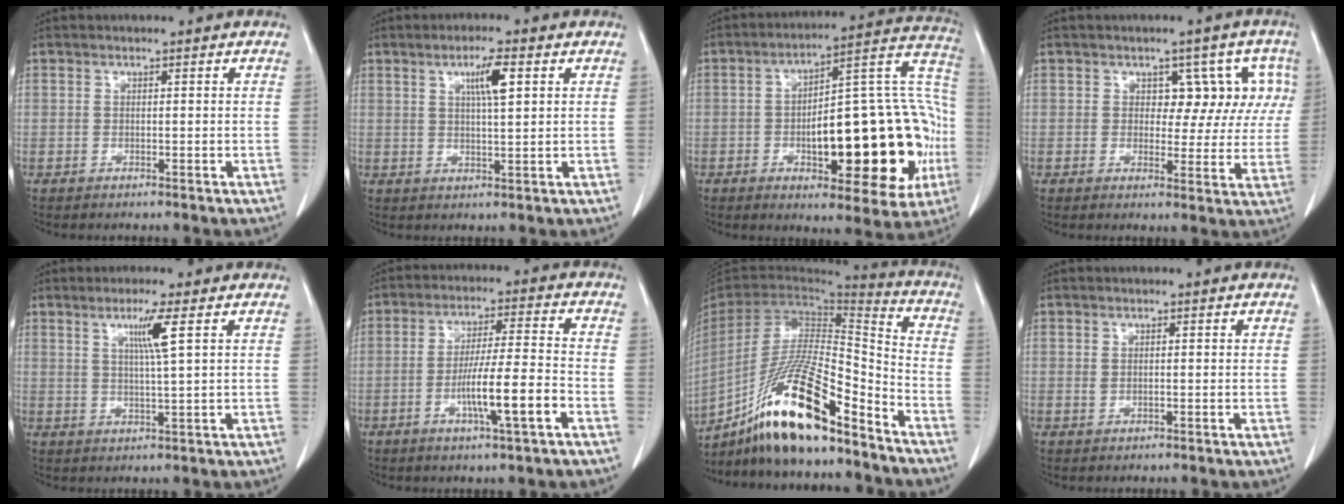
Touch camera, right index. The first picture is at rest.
{"total": 5.0, "force": [1.9, 0.4, 4.6], "torque": [-0.078, 0.001, 0.033]}
{"total": 26.3, "force": [-5.0, 8.5, 24.5], "torque": [-0.284, 0.039, -0.054]}
{"total": 7.1, "force": [2.1, 4.7, 4.8], "torque": [-0.032, 0.025, 0.023]}
{"total": 4.7, "force": [1.8, -1.0, 4.3], "torque": [-0.079, -0.006, 0.035]}
{"total": 9.5, "force": [-3.6, 0.0, 8.8], "torque": [-0.157, -0.001, -0.062]}
{"total": 21.3, "force": [-14.6, 3.2, 15.2], "torque": [-0.302, -0.018, -0.264]}
{"total": 0.6, "force": [0.1, 0.4, 0.5], "torque": [-0.009, -0.001, 0.003]}